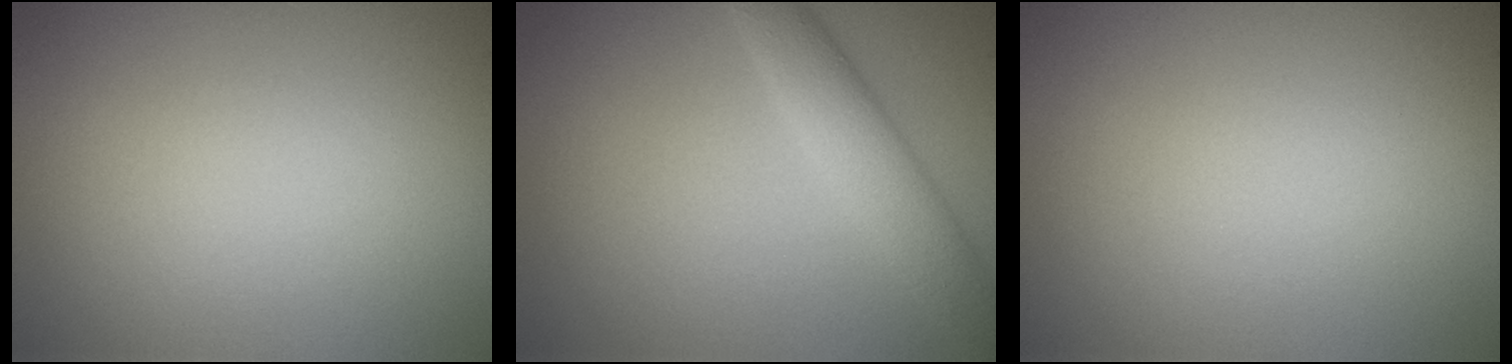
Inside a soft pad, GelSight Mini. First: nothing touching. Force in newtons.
{"total": 3.6, "press": 3.5, "slide": 0.1}
{"total": 0.0}